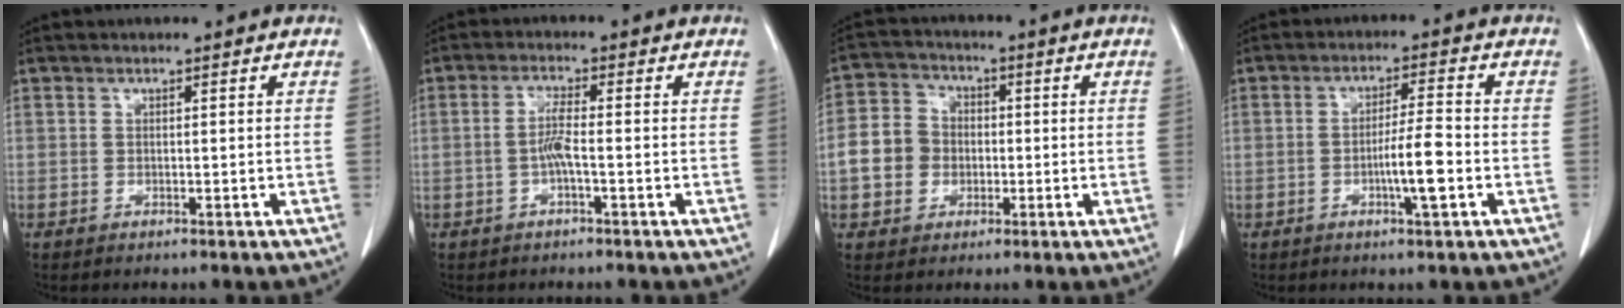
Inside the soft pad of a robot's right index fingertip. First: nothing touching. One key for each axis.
{"total": 3.2, "fx": -0.8, "fy": 0.1, "fz": 3.1, "tx": -0.062, "ty": 0.003, "tz": -0.017}
{"total": 7.2, "fx": -1.1, "fy": 6.4, "fz": 3.1, "tx": -0.079, "ty": 0.025, "tz": -0.021}
{"total": 6.0, "fx": -1.9, "fy": 0.1, "fz": 5.7, "tx": -0.101, "ty": -0.002, "tz": -0.032}